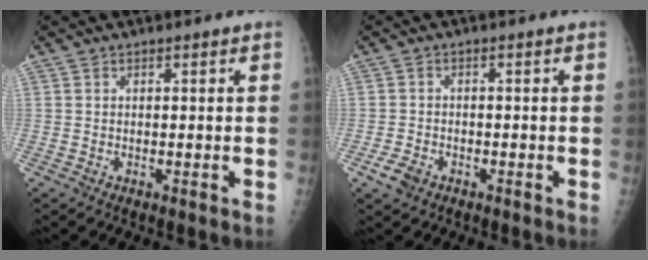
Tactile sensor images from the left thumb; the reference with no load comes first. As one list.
[{"total": 3.1, "force": [-1.9, 2.0, 1.5], "torque": [-0.028, 0.007, -0.030]}]